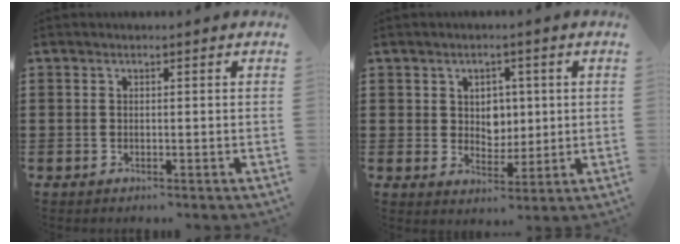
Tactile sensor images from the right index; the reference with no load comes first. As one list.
[{"total": 4.1, "force": [1.3, 3.6, 1.5], "torque": [-0.027, 0.007, 0.020]}]